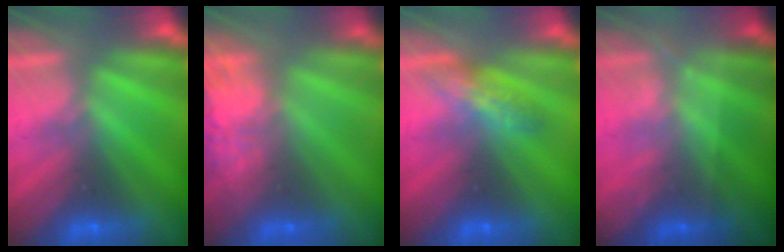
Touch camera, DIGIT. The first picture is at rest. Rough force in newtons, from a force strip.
{"total": 7.8}
{"total": 2.5}
{"total": 1.7}